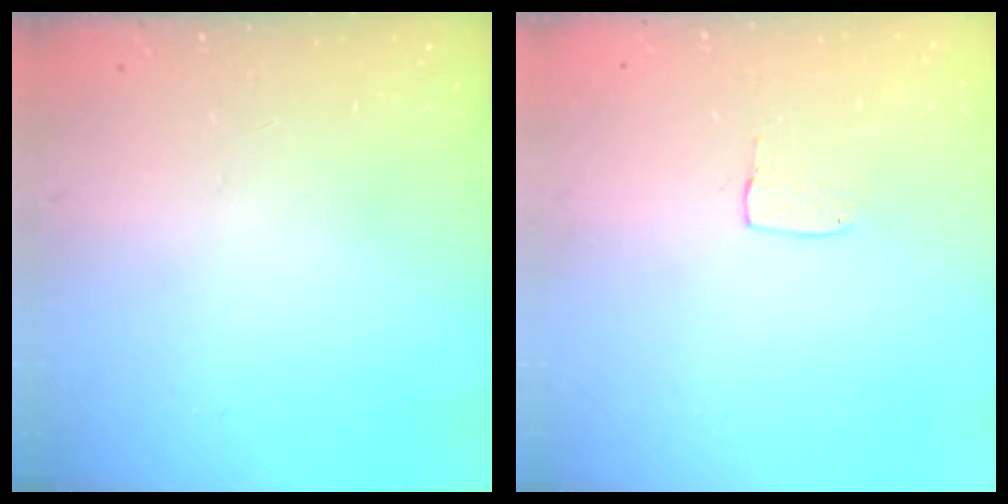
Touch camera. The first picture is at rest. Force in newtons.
{"total": 3.4, "press": 3.4, "slide": 0.2}